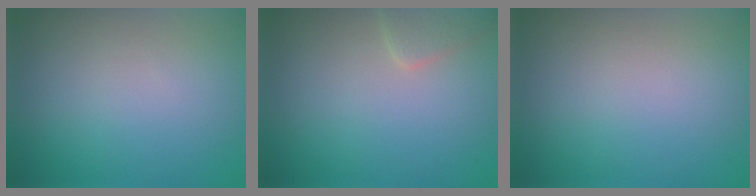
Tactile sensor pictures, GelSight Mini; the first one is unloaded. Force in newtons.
{"total": 1.8, "press": 1.8, "slide": 0.1}
{"total": 0.0}